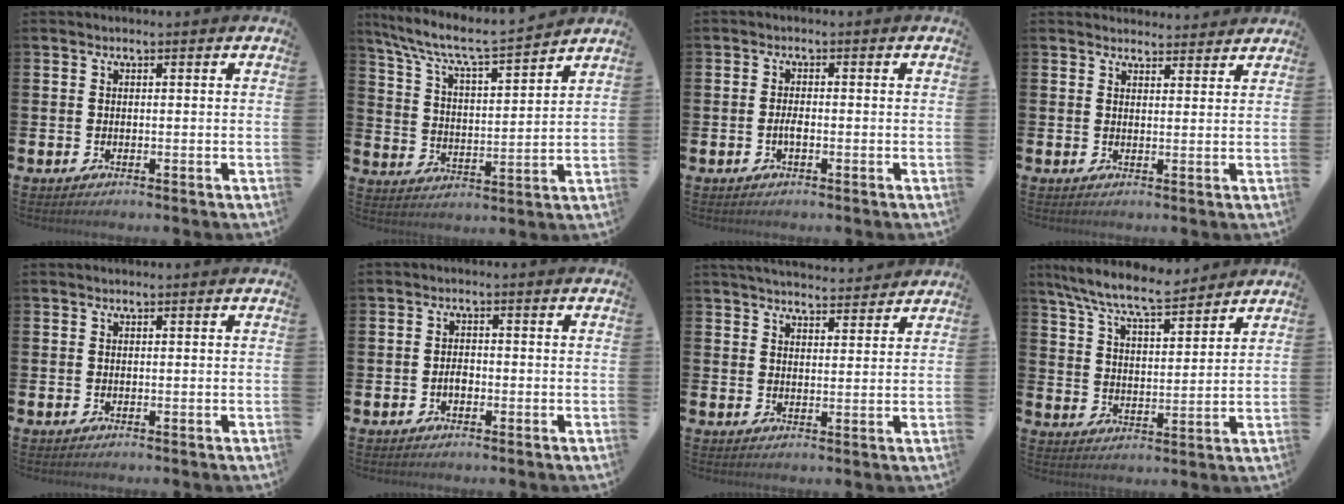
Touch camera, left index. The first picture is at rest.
{"total": 7.7, "force": [7.1, 0.6, 3.0], "torque": [-0.094, -0.052, 0.118]}
{"total": 1.5, "force": [-0.5, 0.6, 1.4], "torque": [-0.026, 0.002, -0.009]}
{"total": 2.9, "force": [2.9, 0.6, -0.1], "torque": [0.004, -0.016, 0.051]}
{"total": 0.0}
{"total": 1.7, "force": [-0.5, 1.0, 1.3], "torque": [-0.015, 0.001, -0.013]}
{"total": 4.5, "force": [4.5, 0.4, 0.4], "torque": [-0.018, -0.023, 0.082]}
{"total": 8.6, "force": [7.9, 1.0, 3.1], "torque": [-0.094, -0.040, 0.144]}